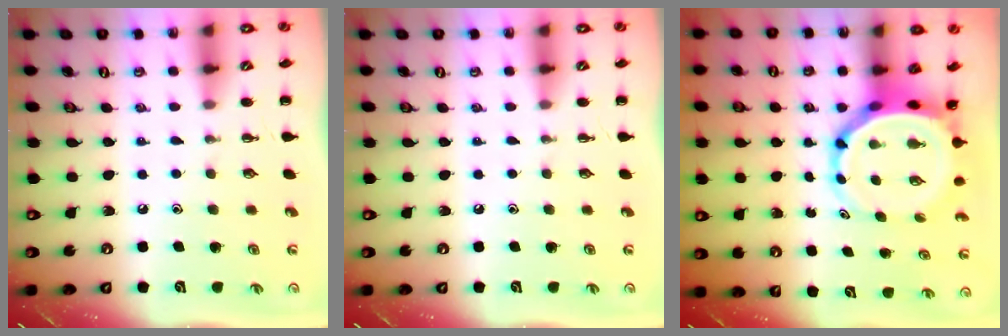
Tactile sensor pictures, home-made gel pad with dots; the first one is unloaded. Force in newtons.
{"total": 0.0}
{"total": 7.0, "press": 6.7, "slide": 2.1}